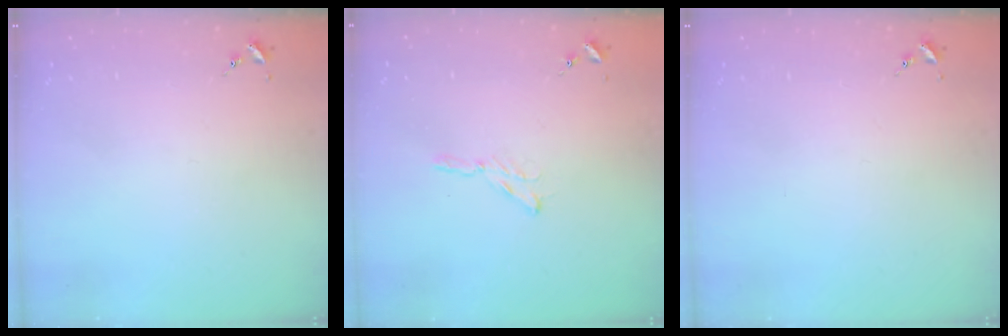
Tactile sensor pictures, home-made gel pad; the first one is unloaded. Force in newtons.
{"total": 2.9, "press": 2.9, "slide": 0.3}
{"total": 0.0}